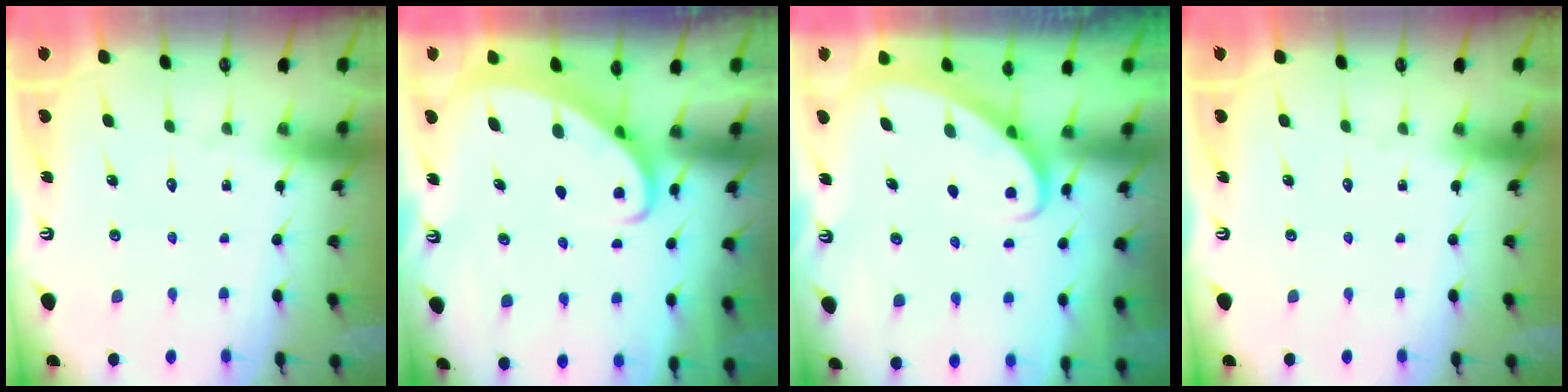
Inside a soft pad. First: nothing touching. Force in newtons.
{"total": 2.6, "press": 2.6, "slide": 0.3}
{"total": 2.7, "press": 2.7, "slide": 0.2}
{"total": 0.0}